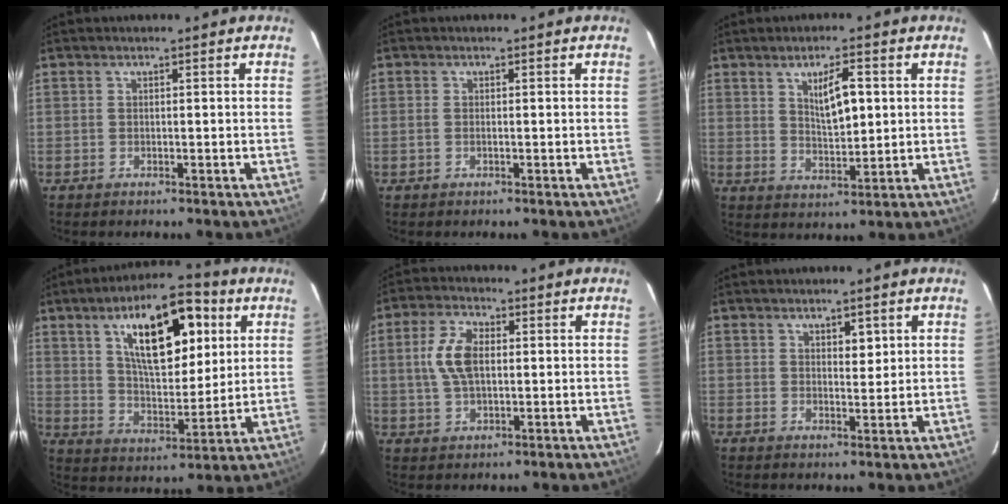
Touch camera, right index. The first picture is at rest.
{"total": 0.8, "force": [-0.1, 0.4, 0.7], "torque": [-0.016, -0.001, -0.004]}
{"total": 6.9, "force": [2.2, 2.3, 6.1], "torque": [-0.105, 0.000, 0.044]}
{"total": 18.1, "force": [7.5, 7.7, 14.6], "torque": [-0.235, 0.026, 0.130]}
{"total": 7.9, "force": [0.9, 4.4, 6.5], "torque": [-0.130, 0.012, 0.021]}
{"total": 2.9, "force": [1.5, 1.5, 2.0], "torque": [-0.027, 0.003, 0.025]}